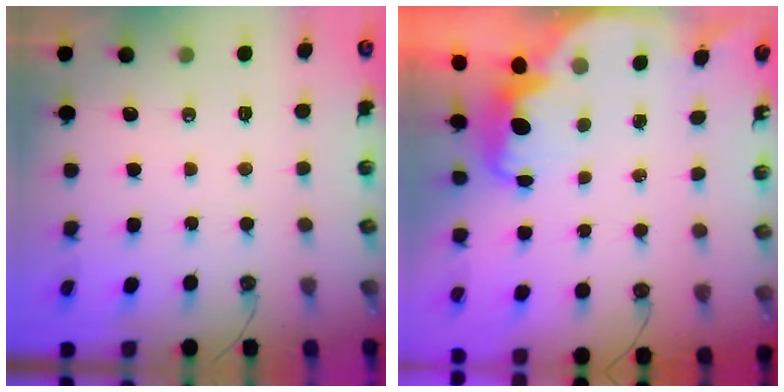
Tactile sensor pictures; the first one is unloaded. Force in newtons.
{"total": 2.5, "press": 2.4, "slide": 0.6}